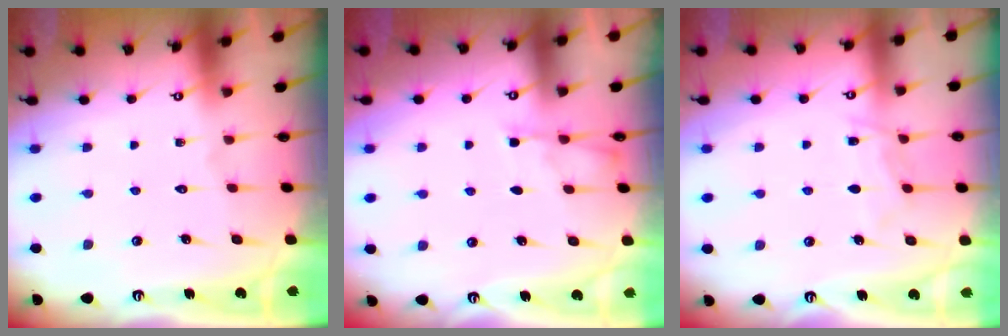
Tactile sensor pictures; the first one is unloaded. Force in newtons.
{"total": 4.3, "press": 4.3, "slide": 0.5}
{"total": 5.6, "press": 5.6, "slide": 0.4}